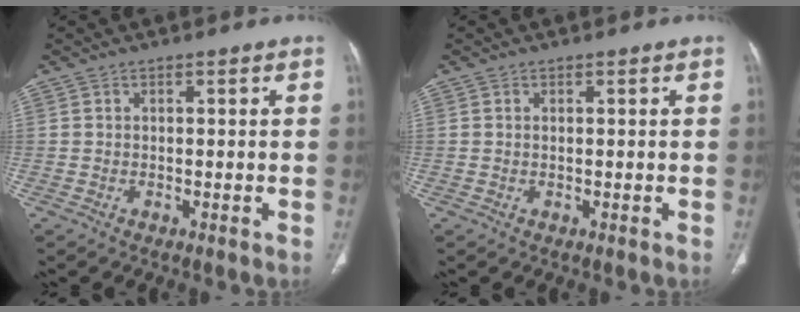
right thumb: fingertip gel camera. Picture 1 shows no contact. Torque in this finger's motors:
{"motor_torque": [-0.19, 0.33, -0.25, 0.11, 0.02]}